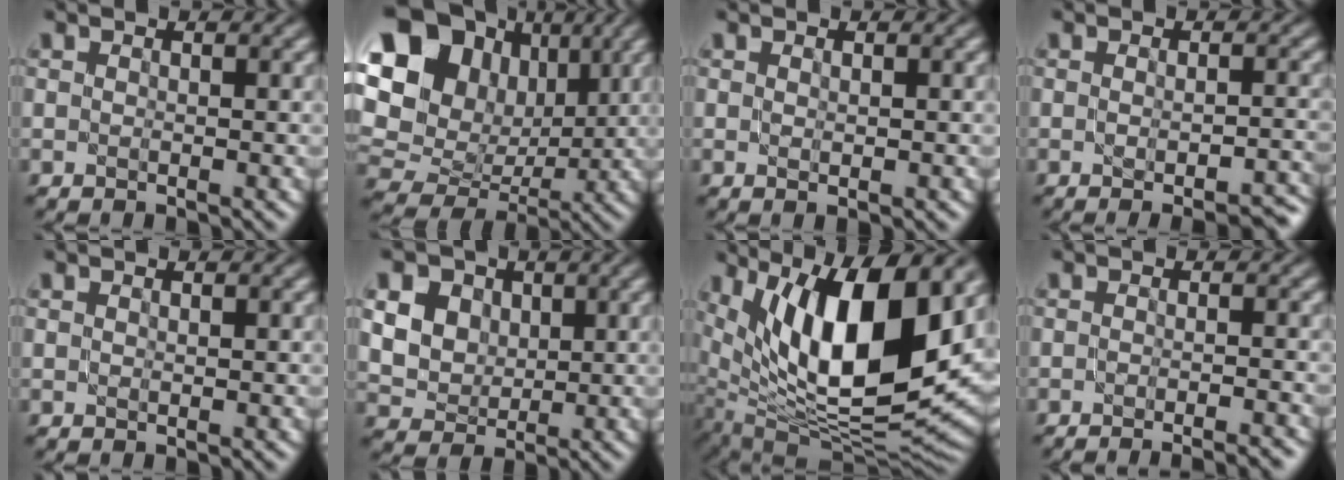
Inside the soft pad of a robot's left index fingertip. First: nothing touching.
{"total": 18.8, "force": [6.2, 15.0, 9.4], "torque": [-0.224, 0.042, 0.110]}
{"total": 0.7, "force": [0.0, 0.1, 0.7], "torque": [-0.010, -0.001, 0.001]}
{"total": 4.9, "force": [-2.1, 1.6, 4.1], "torque": [-0.029, -0.002, -0.011]}
{"total": 0.0}
{"total": 11.7, "force": [4.9, 9.0, 5.6], "torque": [-0.128, 0.031, 0.078]}
{"total": 15.4, "force": [4.9, 6.0, 13.3], "torque": [-0.219, -0.016, 0.089]}
{"total": 4.6, "force": [-3.5, 1.1, 2.8], "torque": [-0.021, 0.003, -0.037]}